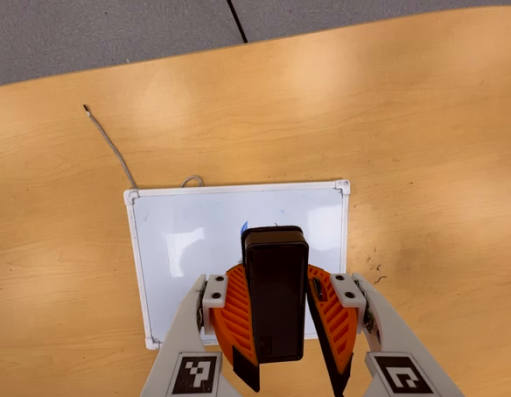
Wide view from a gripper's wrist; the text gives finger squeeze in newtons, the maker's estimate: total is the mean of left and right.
{"total": 7.9, "left": 8.5, "right": 7.4}